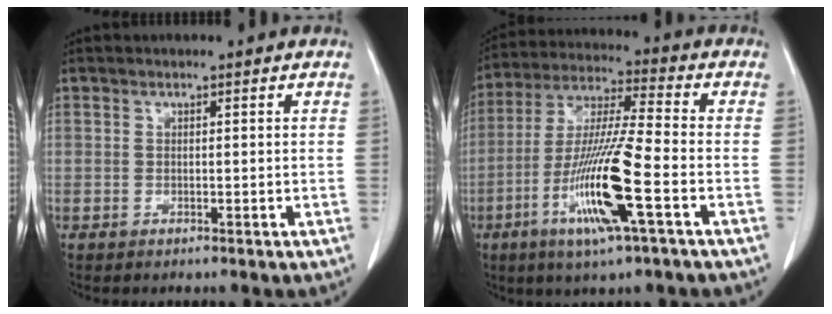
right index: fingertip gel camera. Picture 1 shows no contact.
{"total": 15.6, "force": [-5.7, 0.4, 14.5], "torque": [-0.294, -0.019, -0.109]}